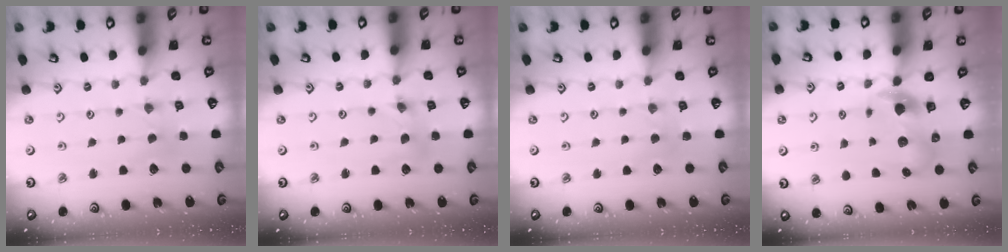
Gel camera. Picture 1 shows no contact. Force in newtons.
{"total": 3.0, "press": 3.0, "slide": 0.3}
{"total": 3.2, "press": 3.2, "slide": 0.5}
{"total": 6.6, "press": 6.5, "slide": 0.9}